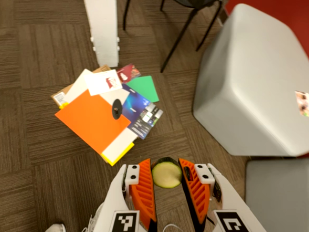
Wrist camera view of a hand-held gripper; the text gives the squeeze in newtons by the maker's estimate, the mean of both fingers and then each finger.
{"total": 7.9, "left": 8.0, "right": 7.9}